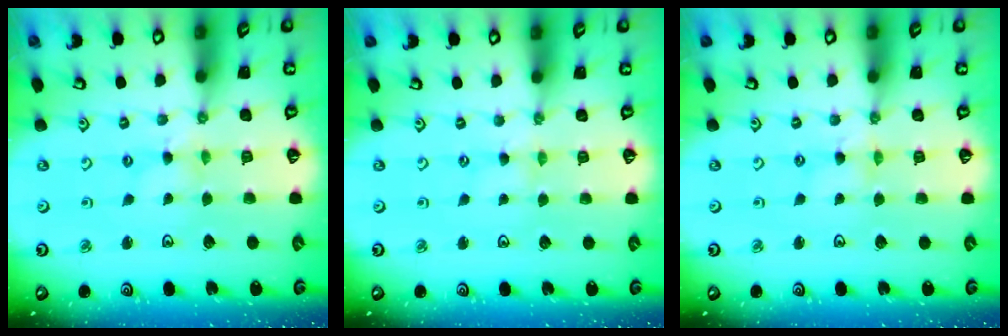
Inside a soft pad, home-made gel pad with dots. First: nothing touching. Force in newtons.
{"total": 0.8, "press": 0.8, "slide": 0.2}
{"total": 1.5, "press": 1.4, "slide": 0.3}